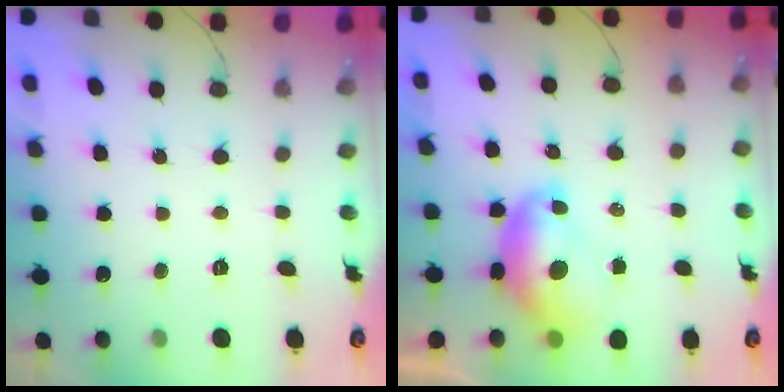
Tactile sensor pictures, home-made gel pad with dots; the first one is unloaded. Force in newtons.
{"total": 9.6, "press": 9.6, "slide": 1.0}